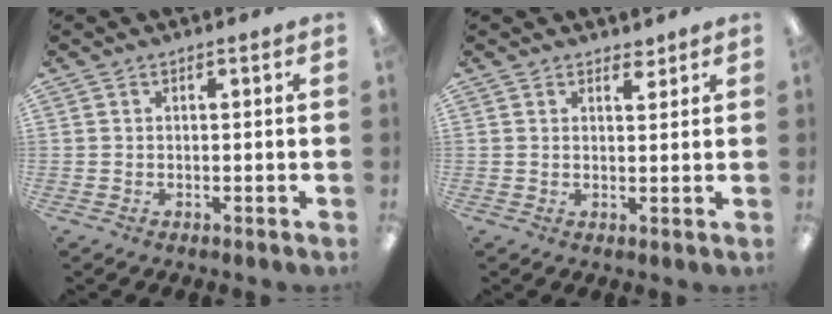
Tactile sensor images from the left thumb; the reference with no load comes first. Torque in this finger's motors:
{"motor_torque": [-0.15, -0.11, -0.10, 0.10, -0.02]}